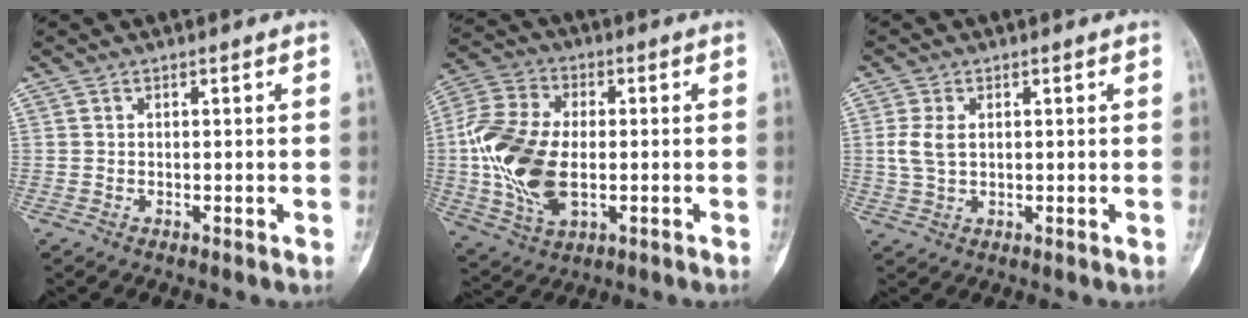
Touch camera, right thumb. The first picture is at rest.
{"total": 16.7, "force": [-1.4, 9.7, 13.5], "torque": [-0.284, 0.007, -0.022]}
{"total": 4.1, "force": [0.7, 2.4, 3.2], "torque": [-0.077, 0.004, 0.018]}